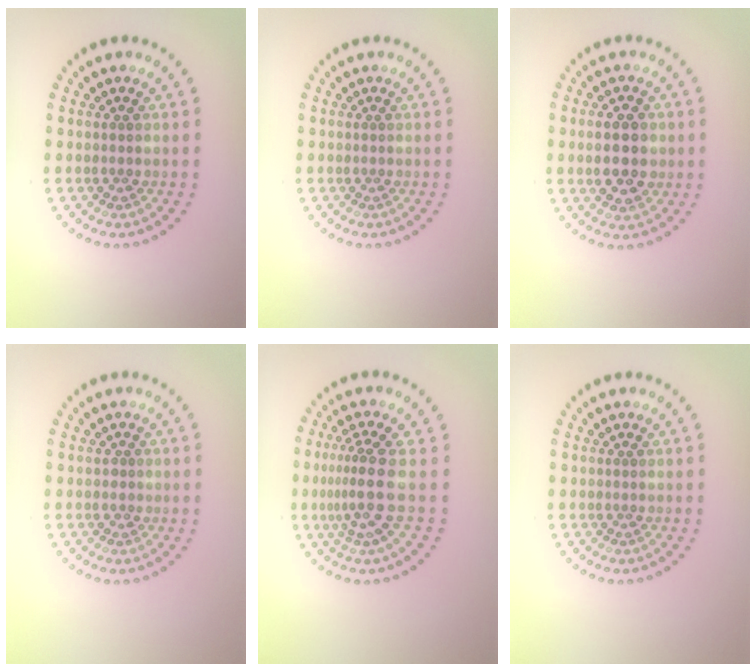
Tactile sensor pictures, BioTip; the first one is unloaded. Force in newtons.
{"total": 0.0}
{"total": 4.5, "press": 4.5, "slide": 0.1}
{"total": 0.5, "press": 0.2, "slide": 0.5}
{"total": 3.6, "press": 2.6, "slide": 2.5}
{"total": 0.0}